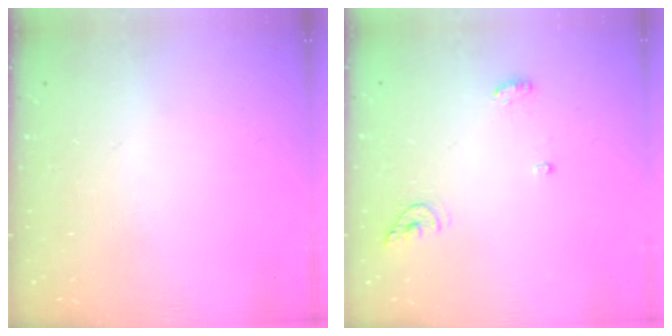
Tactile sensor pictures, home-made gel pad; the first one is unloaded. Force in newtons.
{"total": 10.0, "press": 7.3, "slide": 6.9}